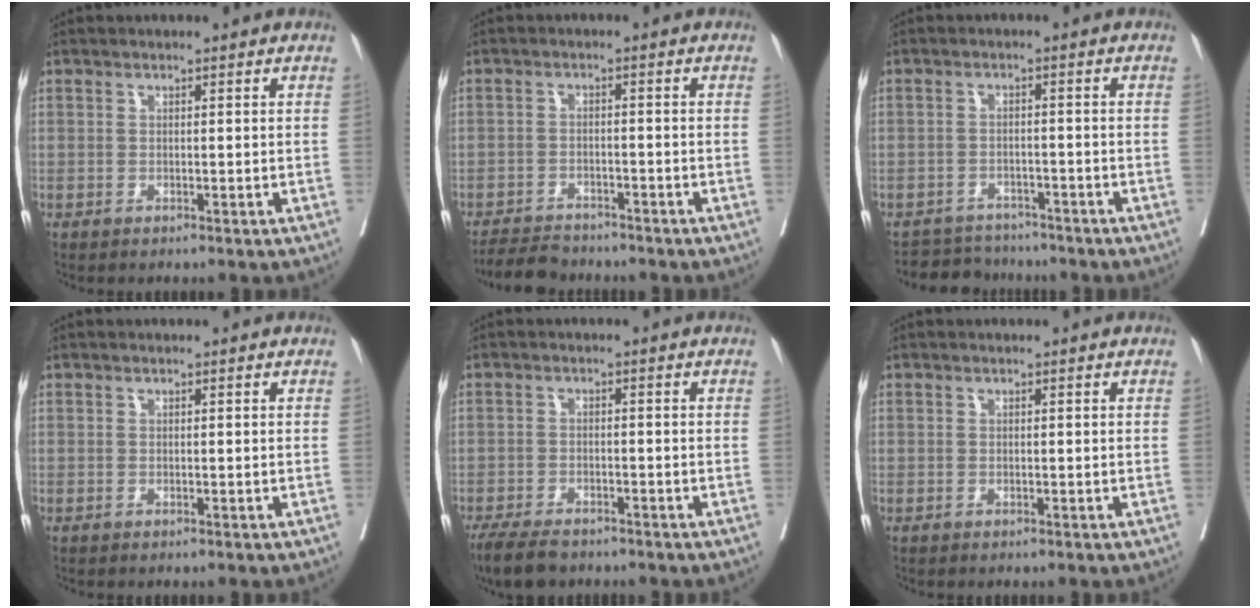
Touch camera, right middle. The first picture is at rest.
{"total": 5.4, "force": [-5.1, 1.2, 0.8], "torque": [-0.012, -0.013, -0.087]}
{"total": 5.8, "force": [-5.5, 1.8, -0.3], "torque": [0.010, 0.008, -0.083]}
{"total": 0.0}
{"total": 6.6, "force": [-5.4, 2.3, 3.0], "torque": [-0.049, -0.010, -0.090]}
{"total": 0.0}